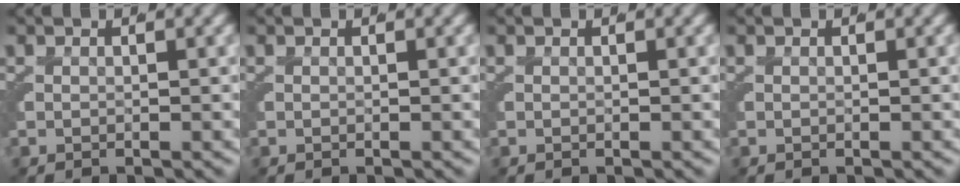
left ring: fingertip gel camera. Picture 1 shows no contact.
{"total": 0.0}
{"total": 0.0}
{"total": 0.0}